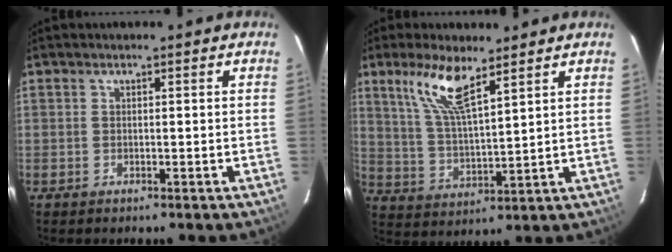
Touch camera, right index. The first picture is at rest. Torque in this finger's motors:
{"motor_torque": [0.36, 0.34, 0.48, 0.13]}